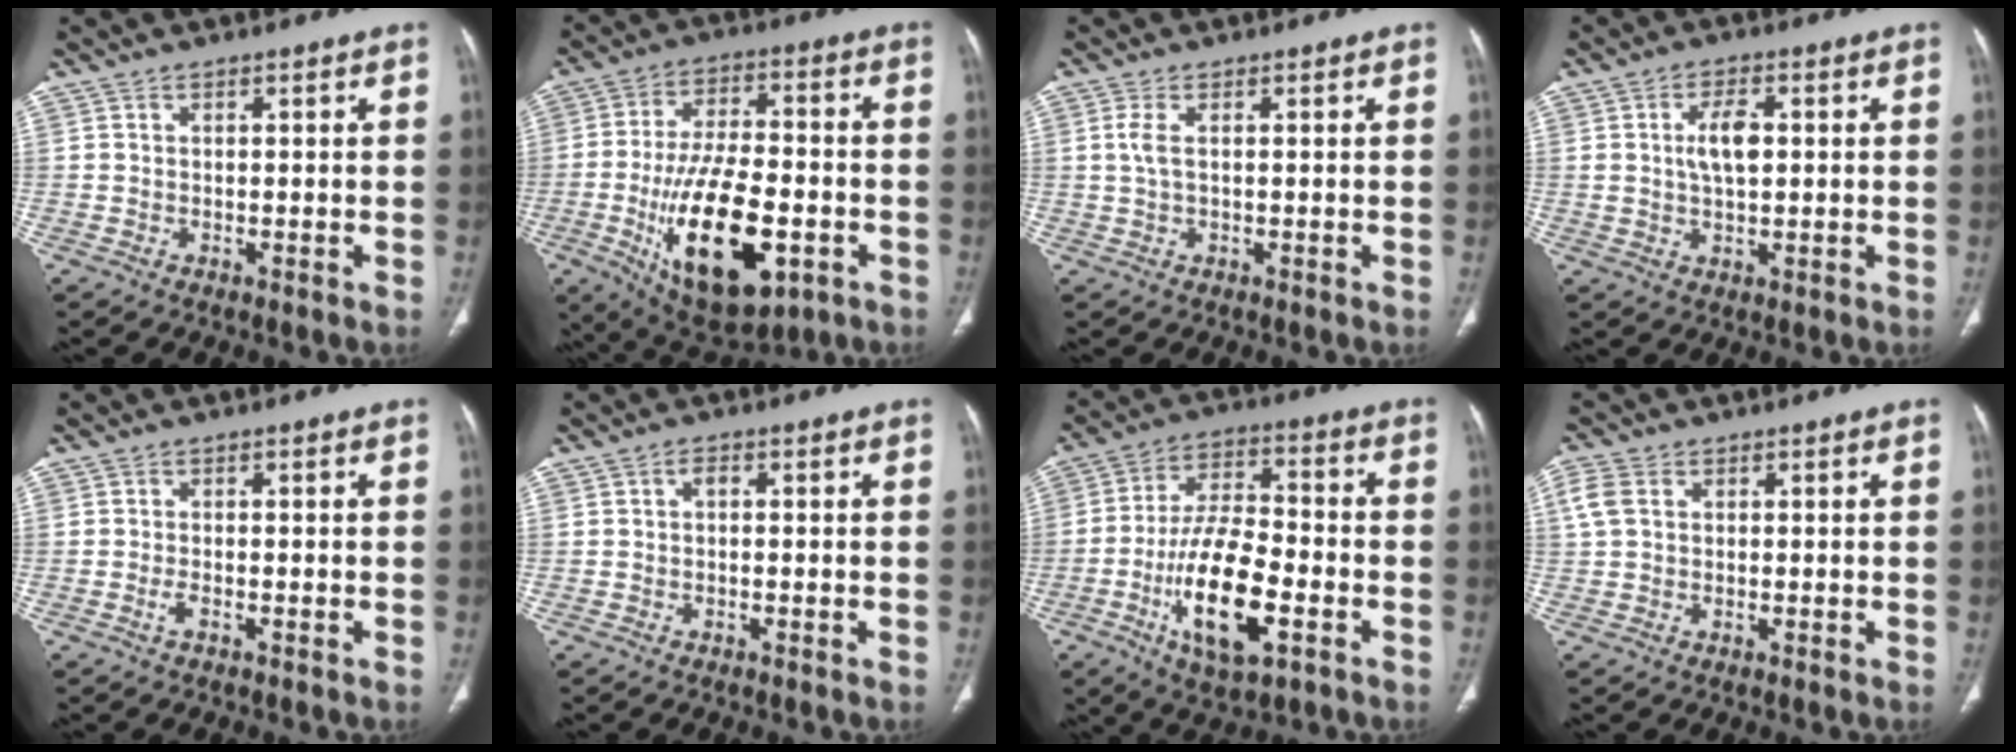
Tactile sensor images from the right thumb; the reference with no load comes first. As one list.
[{"total": 21.5, "force": [-6.7, 10.3, 17.6], "torque": [-0.285, 0.018, -0.091]}, {"total": 2.3, "force": [0.4, 0.7, 2.1], "torque": [-0.061, 0.005, 0.010]}, {"total": 5.8, "force": [0.9, 2.8, 4.9], "torque": [-0.088, 0.002, 0.016]}, {"total": 1.2, "force": [-0.6, 0.4, 0.9], "torque": [-0.023, 0.002, -0.012]}, {"total": 1.0, "force": [-0.1, 0.5, 0.8], "torque": [-0.012, 0.002, -0.007]}, {"total": 16.8, "force": [-5.9, 7.1, 14.1], "torque": [-0.247, 0.024, -0.097]}, {"total": 3.9, "force": [0.8, 2.9, 2.4], "torque": [-0.066, 0.009, 0.015]}]